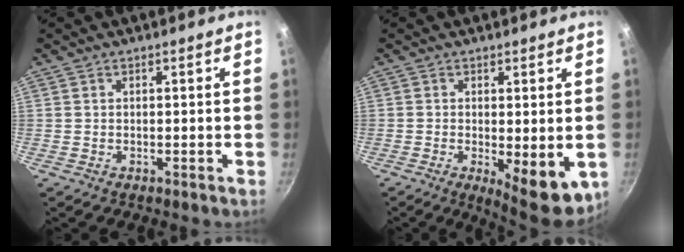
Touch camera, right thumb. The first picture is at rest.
{"total": 8.9, "force": [-1.5, 3.1, 8.2], "torque": [-0.098, -0.008, -0.009]}